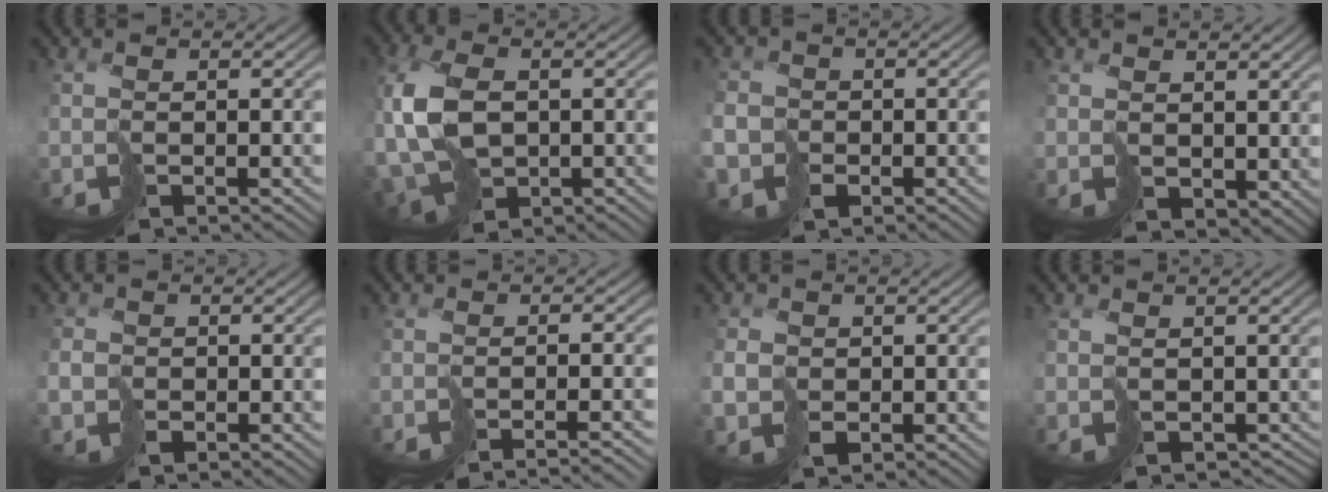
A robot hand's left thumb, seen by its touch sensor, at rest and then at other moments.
{"total": 10.3, "force": [-1.3, 6.6, 7.8], "torque": [-0.195, -0.003, -0.024]}
{"total": 5.3, "force": [-2.3, 4.5, 1.8], "torque": [-0.046, -0.021, -0.059]}
{"total": 3.1, "force": [2.3, 1.7, 1.2], "torque": [-0.040, -0.007, 0.051]}
{"total": 1.4, "force": [-0.4, 1.3, 0.4], "torque": [-0.008, 0.001, -0.012]}
{"total": 3.7, "force": [-3.3, -0.7, 1.5], "torque": [-0.016, -0.007, -0.049]}
{"total": 2.2, "force": [0.0, 2.0, 0.9], "torque": [-0.020, -0.001, -0.002]}
{"total": 2.1, "force": [0.3, 1.8, 0.9], "torque": [-0.020, -0.011, 0.013]}